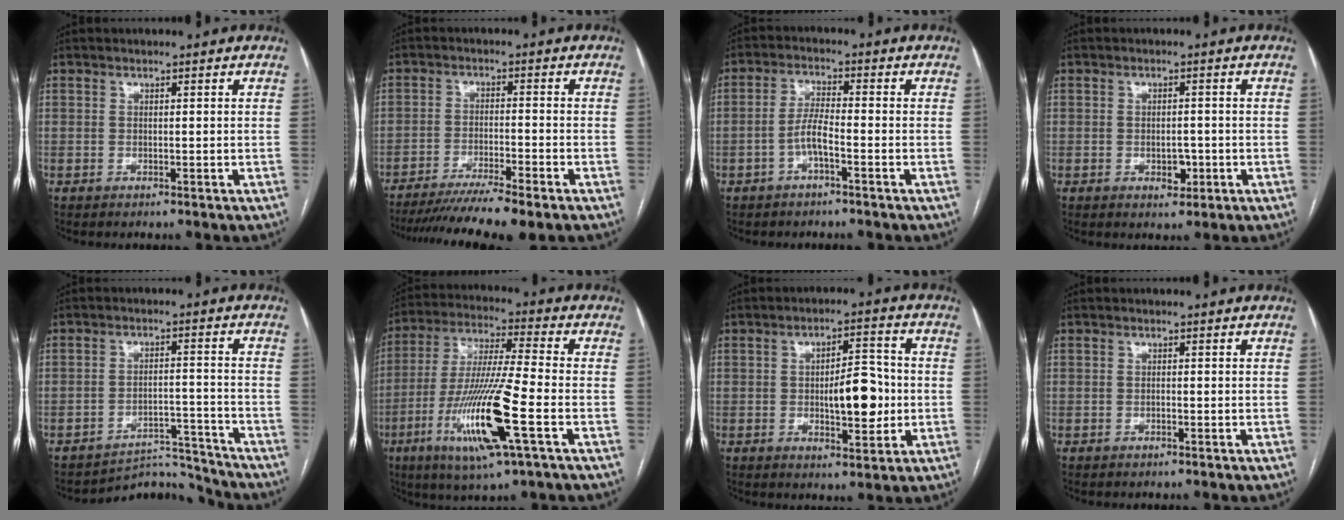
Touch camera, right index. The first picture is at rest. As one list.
[{"total": 11.4, "force": [-9.5, -0.4, 6.3], "torque": [-0.087, -0.025, -0.149]}, {"total": 3.9, "force": [-1.8, 0.5, 3.4], "torque": [-0.069, 0.010, -0.038]}, {"total": 2.8, "force": [-0.9, 1.7, 2.1], "torque": [-0.030, 0.002, -0.007]}, {"total": 7.3, "force": [-6.9, 0.5, -2.2], "torque": [0.045, 0.034, -0.102]}, {"total": 16.8, "force": [-6.0, 0.5, 15.6], "torque": [-0.319, -0.023, -0.111]}, {"total": 8.9, "force": [-0.9, 3.1, 8.3], "torque": [-0.124, 0.009, -0.007]}, {"total": 0.0}]